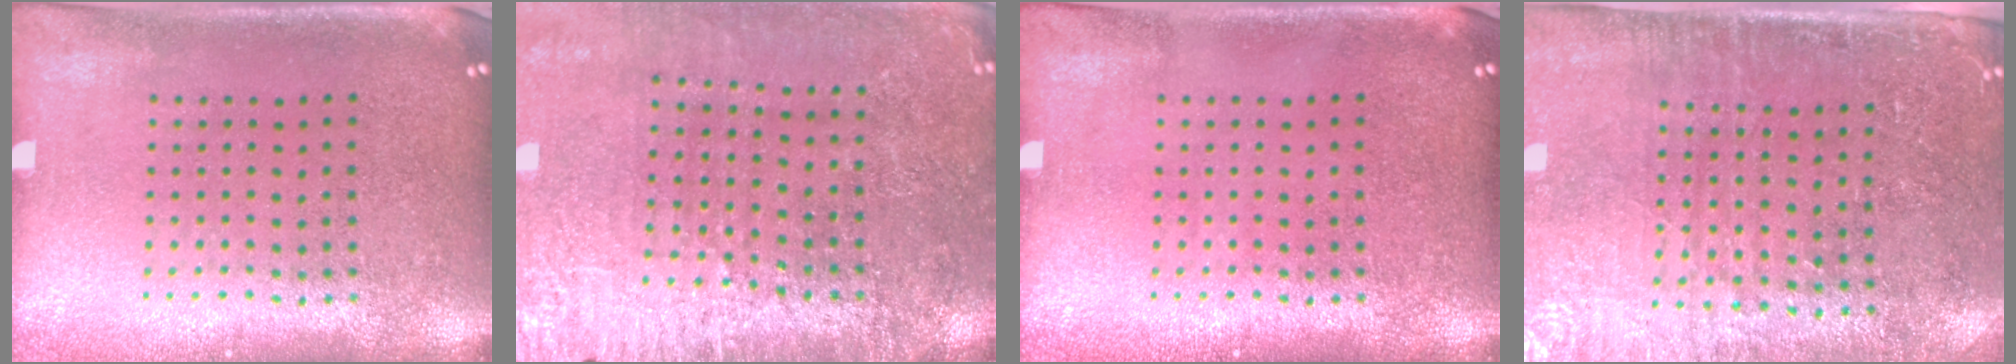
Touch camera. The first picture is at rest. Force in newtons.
{"total": 2.8, "press": 2.8, "slide": 0.3}
{"total": 0.0}
{"total": 3.0, "press": 2.7, "slide": 1.3}